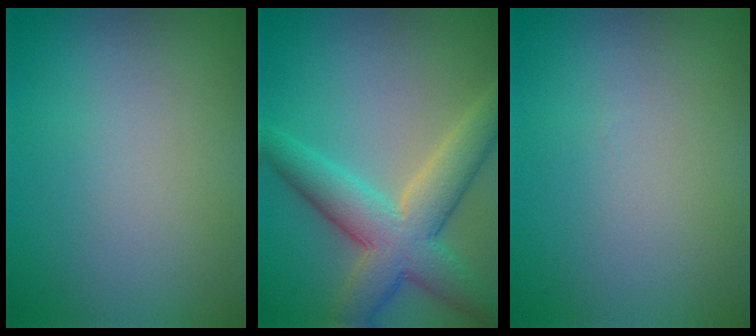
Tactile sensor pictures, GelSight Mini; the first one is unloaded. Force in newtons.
{"total": 7.3, "press": 7.3, "slide": 0.4}
{"total": 0.0}